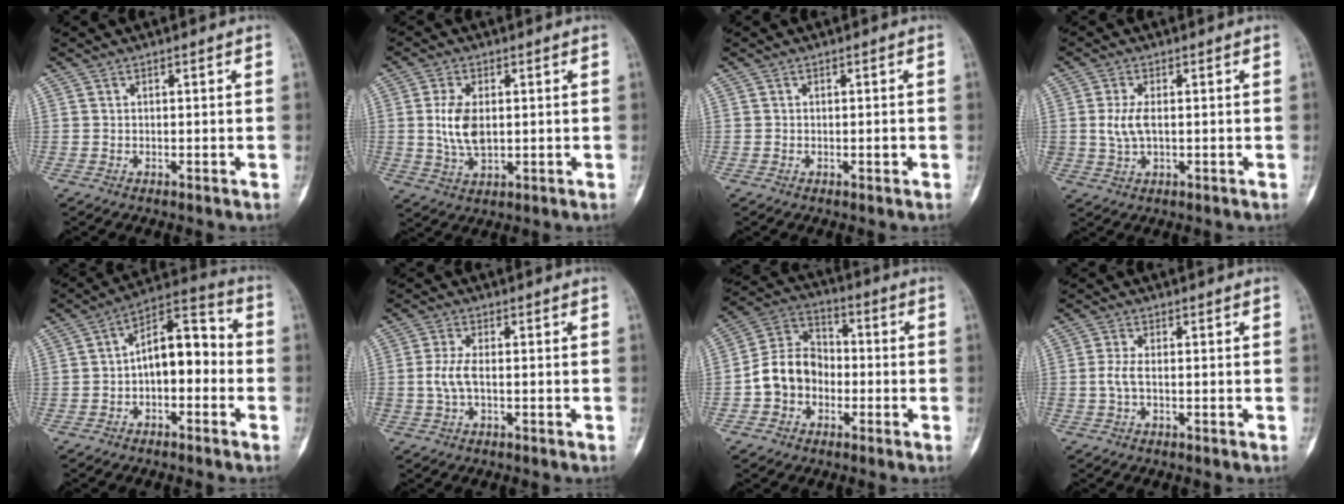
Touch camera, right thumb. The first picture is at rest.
{"total": 7.2, "force": [0.5, 4.0, 5.9], "torque": [-0.120, -0.006, 0.013]}
{"total": 0.7, "force": [-0.2, 0.3, 0.6], "torque": [-0.007, 0.000, -0.004]}
{"total": 4.6, "force": [0.2, 2.4, 3.8], "torque": [-0.086, -0.001, 0.006]}
{"total": 11.2, "force": [-1.5, 6.1, 9.3], "torque": [-0.119, 0.048, -0.038]}
{"total": 3.9, "force": [-0.5, 1.7, 3.5], "torque": [-0.090, 0.005, -0.012]}
{"total": 10.8, "force": [-2.5, 8.8, 5.8], "torque": [-0.086, 0.044, -0.059]}
{"total": 2.5, "force": [-0.4, 0.9, 2.2], "torque": [-0.059, -0.002, -0.010]}